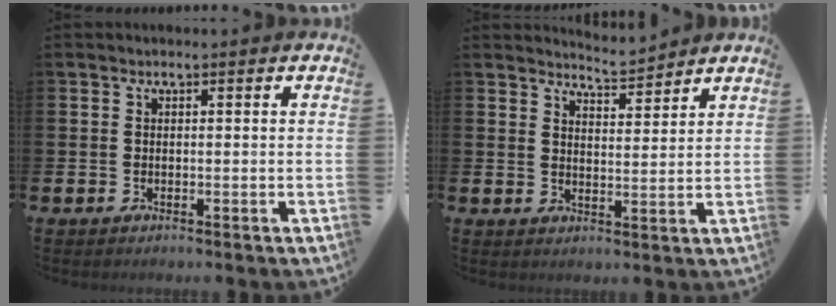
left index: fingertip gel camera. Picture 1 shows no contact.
{"total": 4.8, "force": [4.8, 0.1, 0.0], "torque": [-0.009, -0.031, 0.088]}